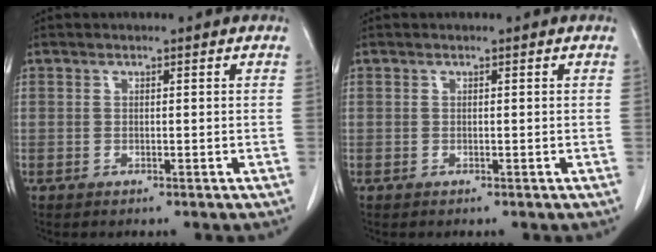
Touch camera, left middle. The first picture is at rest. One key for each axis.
{"total": 0.0}